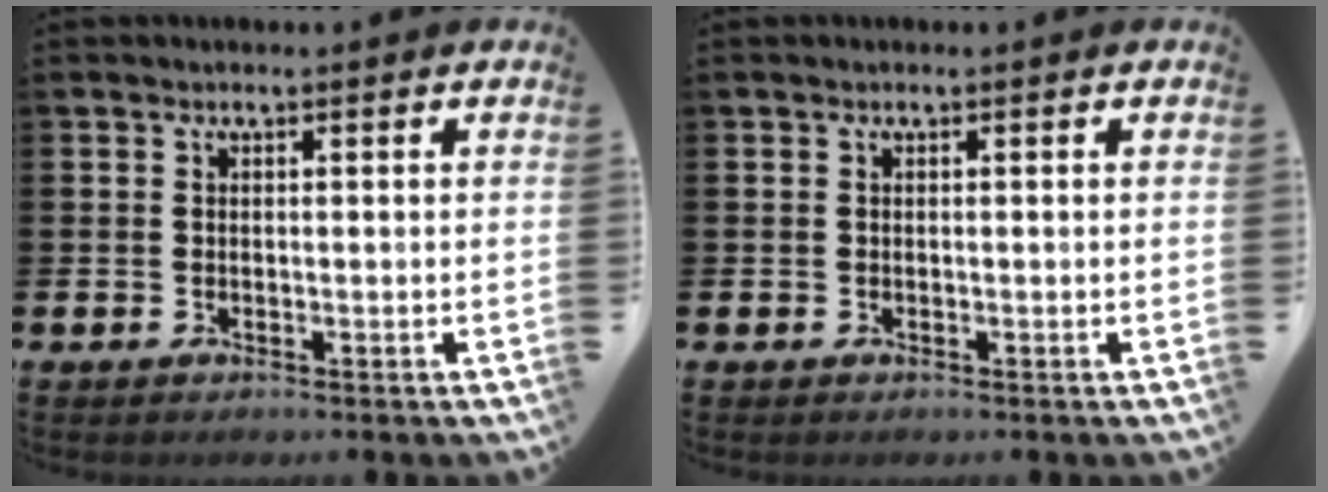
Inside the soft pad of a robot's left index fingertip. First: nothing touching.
{"total": 0.0}